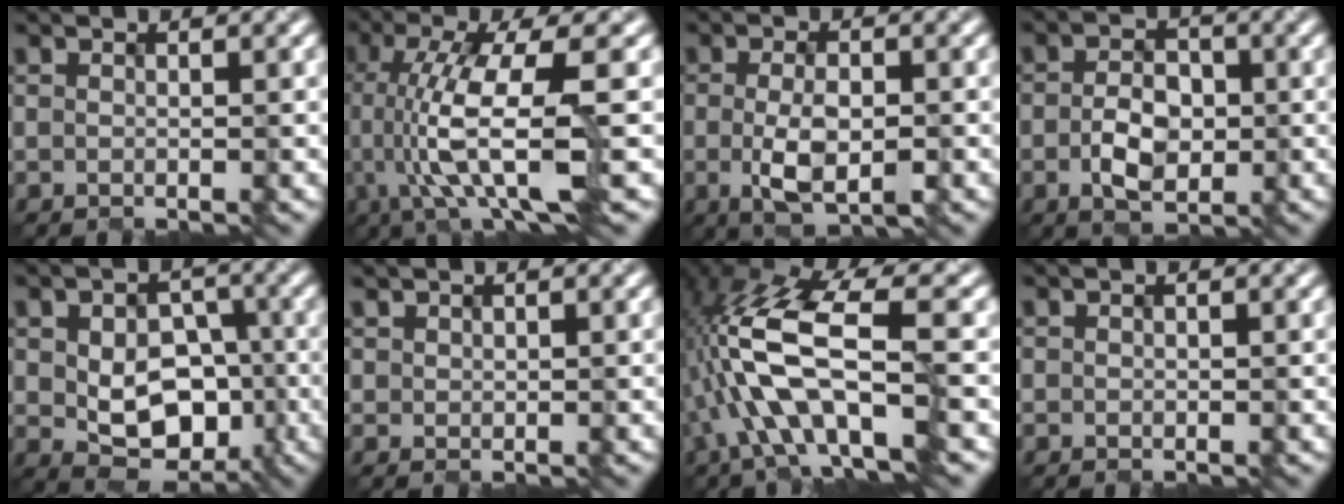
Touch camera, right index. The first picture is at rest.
{"total": 8.9, "force": [-1.9, 2.4, 8.4], "torque": [-0.166, -0.006, -0.027]}
{"total": 4.2, "force": [-1.2, 1.7, 3.6], "torque": [-0.075, -0.005, -0.016]}
{"total": 3.8, "force": [-1.0, 2.6, 2.6], "torque": [-0.052, 0.000, -0.013]}
{"total": 7.1, "force": [-1.0, 5.0, 4.9], "torque": [-0.081, -0.010, -0.007]}
{"total": 0.7, "force": [0.5, 0.3, -0.4], "torque": [-0.001, 0.002, 0.024]}
{"total": 11.2, "force": [-3.3, 4.0, 9.9], "torque": [-0.210, 0.012, -0.057]}
{"total": 0.0}